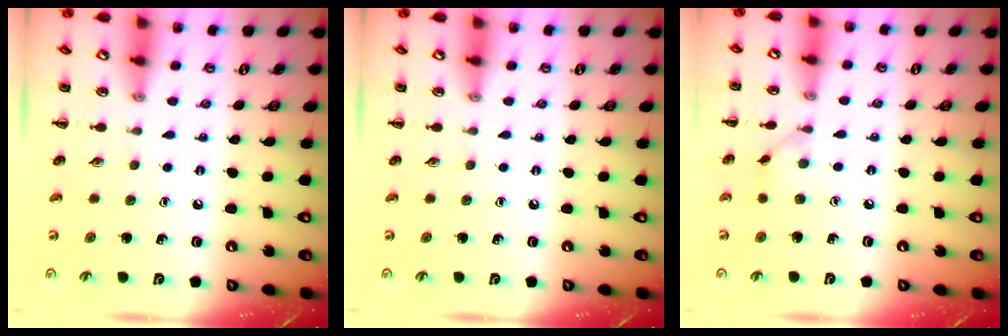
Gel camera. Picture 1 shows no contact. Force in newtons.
{"total": 0.0}
{"total": 4.3, "press": 3.9, "slide": 1.8}